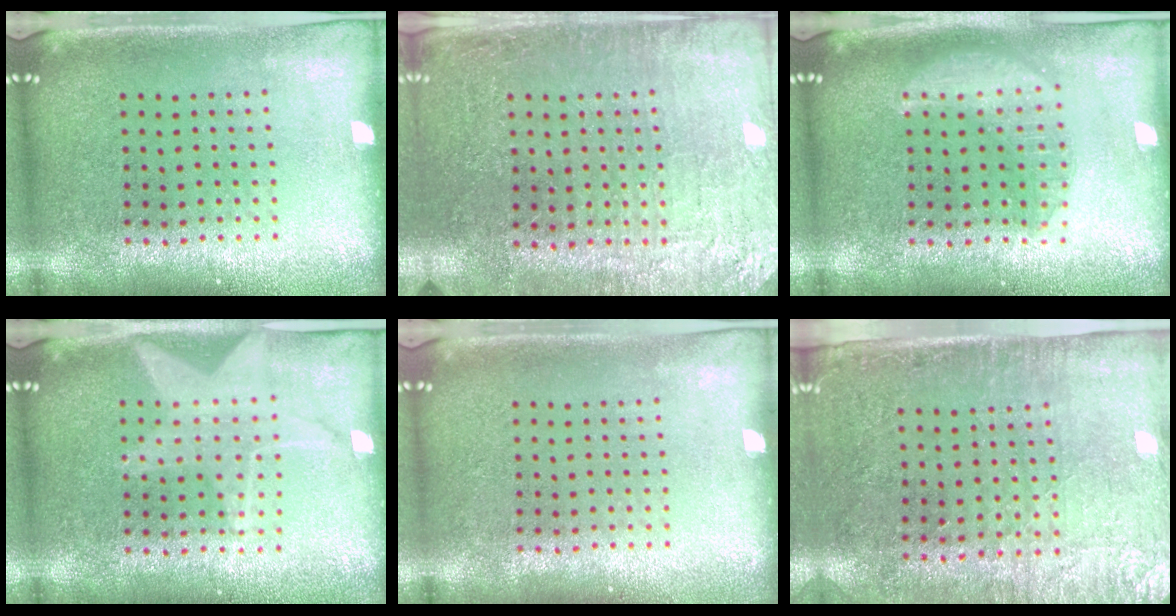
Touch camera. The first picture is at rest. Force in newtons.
{"total": 2.9, "press": 2.9, "slide": 0.4}
{"total": 2.9, "press": 2.9, "slide": 0.3}
{"total": 1.5, "press": 1.4, "slide": 0.4}
{"total": 0.0}
{"total": 2.8, "press": 2.4, "slide": 1.4}